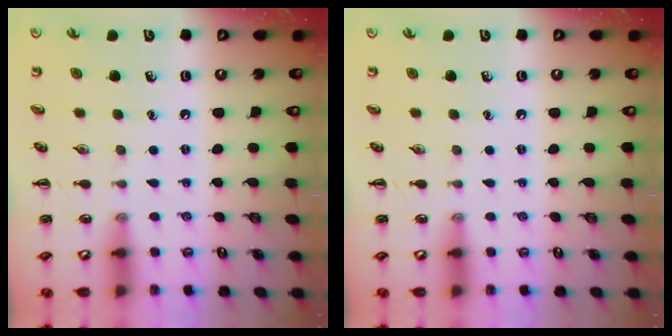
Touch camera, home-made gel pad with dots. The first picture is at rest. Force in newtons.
{"total": 0.0}